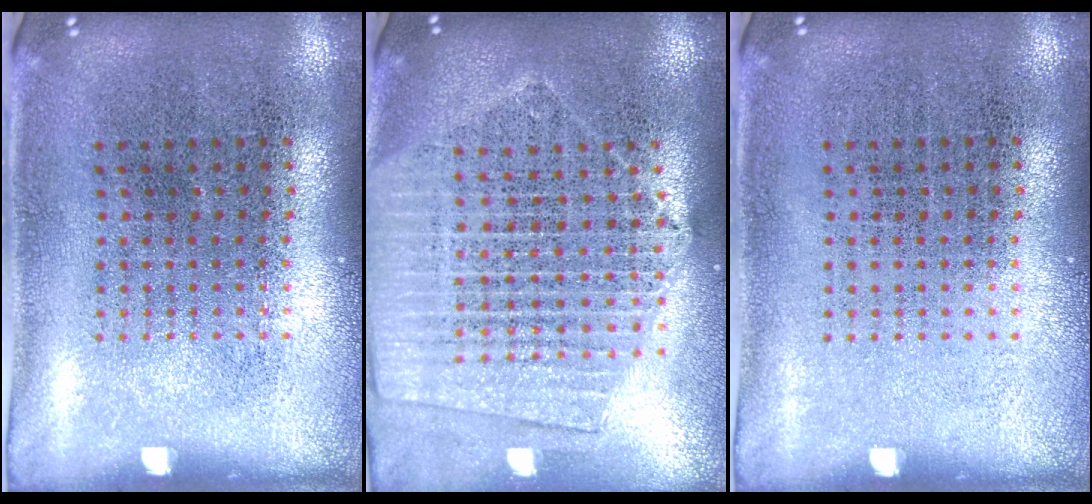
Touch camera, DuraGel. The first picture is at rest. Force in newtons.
{"total": 1.9, "press": 1.7, "slide": 0.7}
{"total": 0.0}